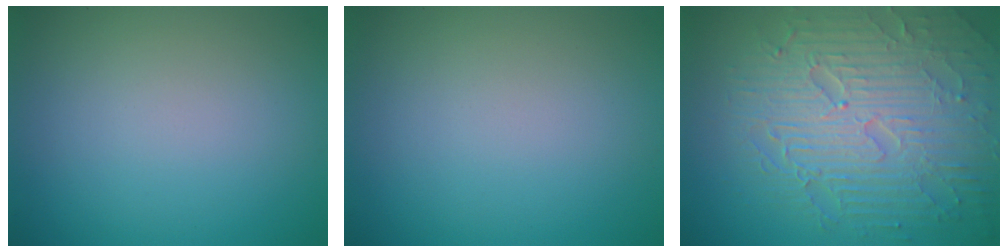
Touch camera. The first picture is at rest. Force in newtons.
{"total": 0.0}
{"total": 9.2, "press": 6.3, "slide": 6.7}